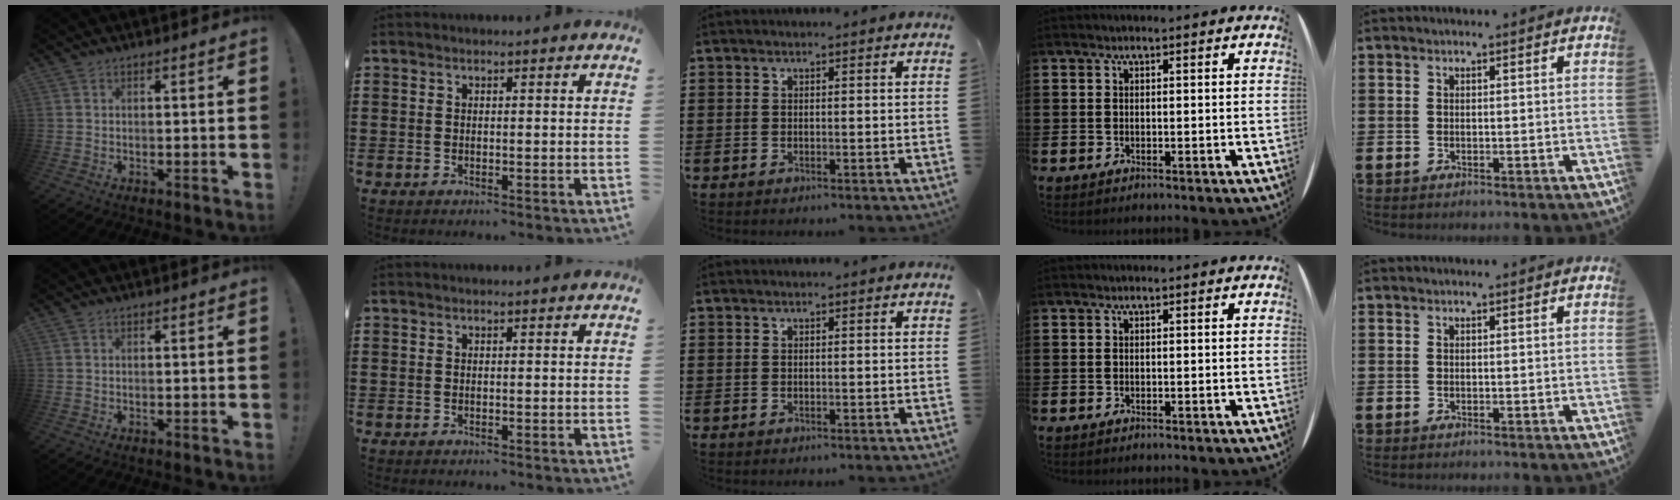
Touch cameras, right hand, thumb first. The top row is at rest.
{}